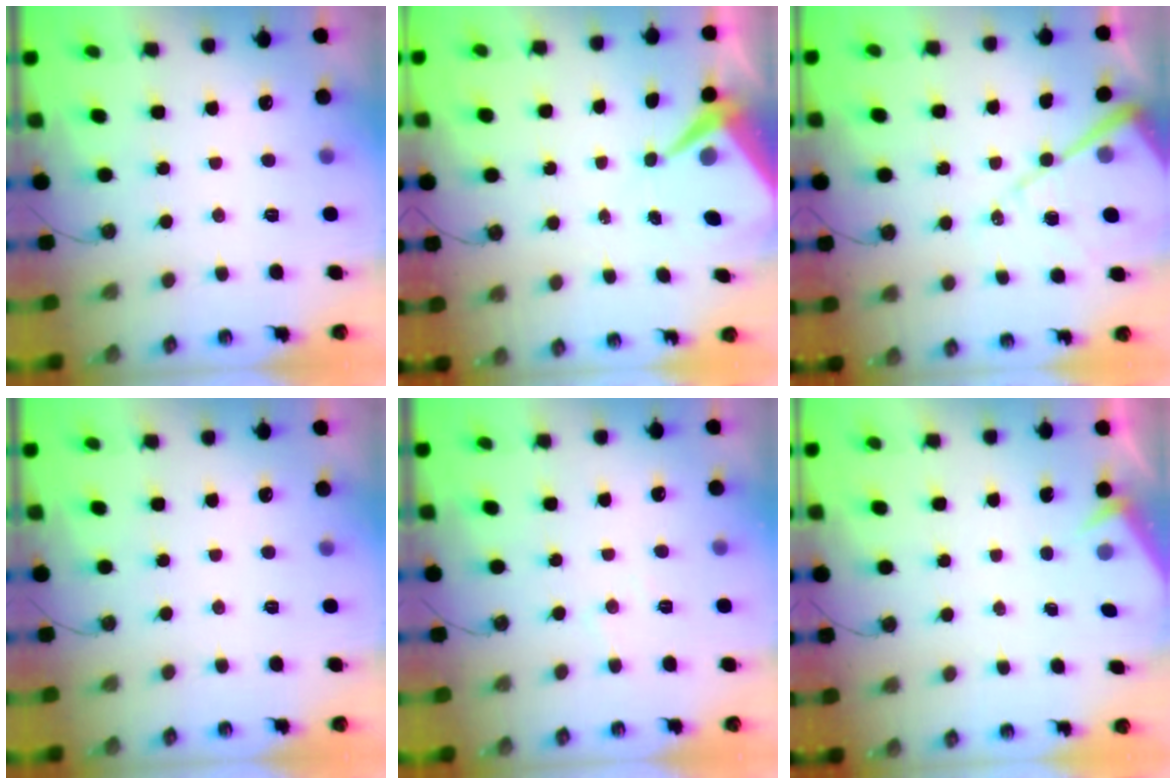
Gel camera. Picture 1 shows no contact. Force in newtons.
{"total": 7.1, "press": 7.1, "slide": 0.8}
{"total": 14.3, "press": 14.3, "slide": 1.5}
{"total": 0.0}
{"total": 4.3, "press": 4.3, "slide": 0.7}
{"total": 2.8, "press": 2.7, "slide": 0.4}